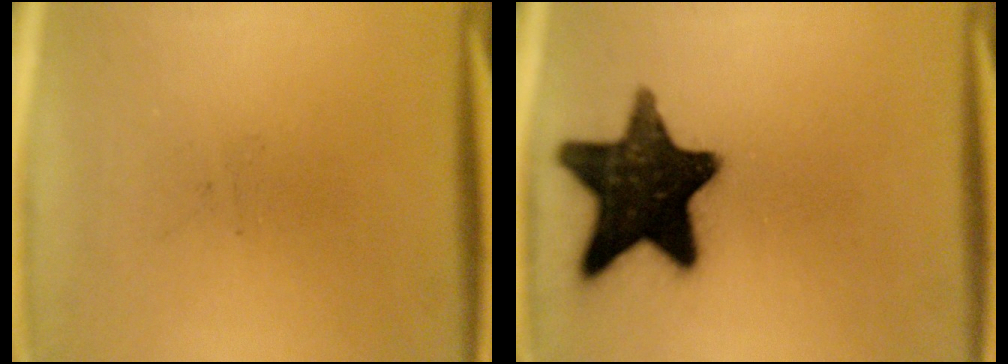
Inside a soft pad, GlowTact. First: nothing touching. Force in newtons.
{"total": 17.3}